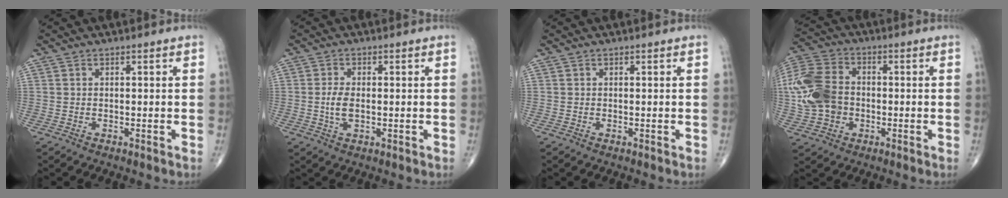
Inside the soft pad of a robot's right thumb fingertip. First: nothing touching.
{"total": 3.6, "force": [-0.1, 1.8, 3.1], "torque": [-0.067, -0.003, -0.003]}
{"total": 0.0}
{"total": 14.8, "force": [-1.1, 11.2, 9.7], "torque": [-0.207, 0.018, -0.023]}